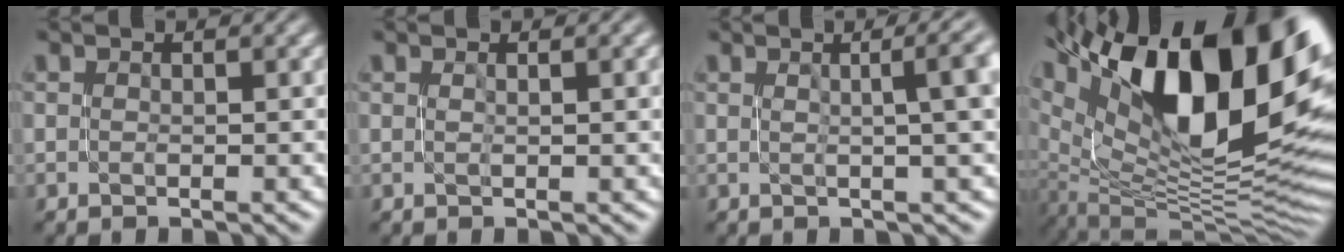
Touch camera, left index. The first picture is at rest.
{"total": 1.6, "force": [0.3, 0.5, 1.4], "torque": [-0.013, 0.001, 0.001]}
{"total": 6.5, "force": [1.2, 2.1, 6.0], "torque": [-0.039, 0.018, 0.013]}
{"total": 18.4, "force": [8.0, 8.4, 14.3], "torque": [-0.237, 0.029, 0.142]}